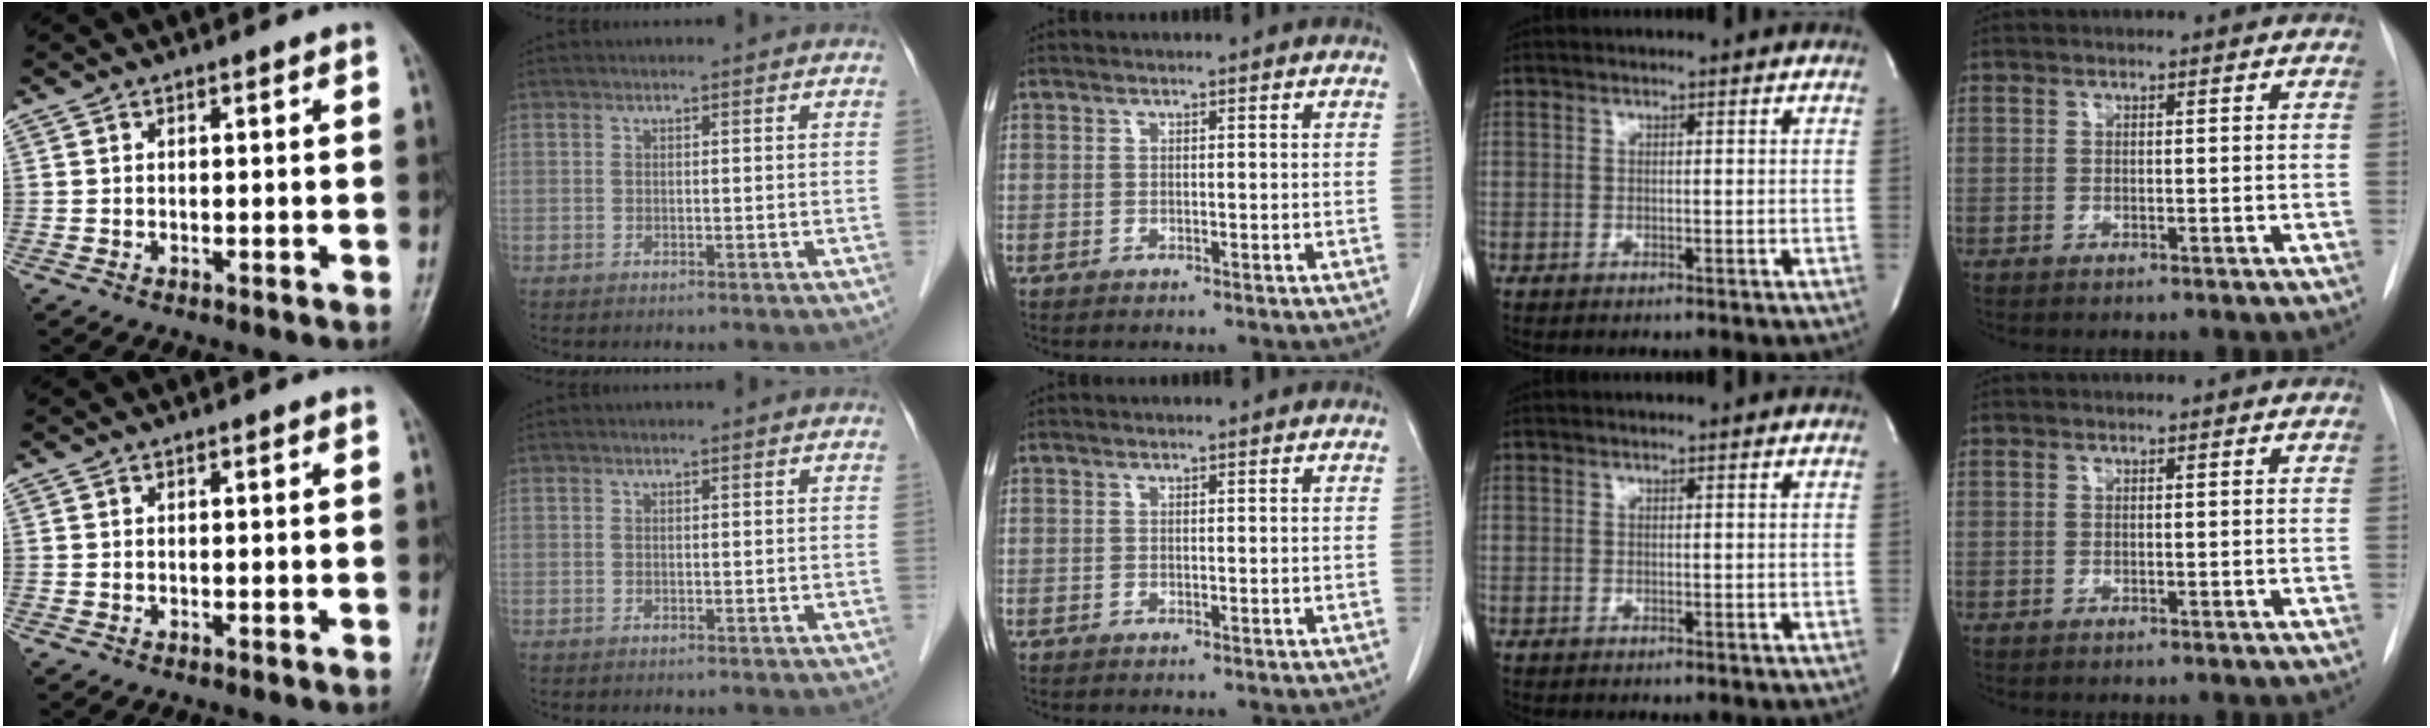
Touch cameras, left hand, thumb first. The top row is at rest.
{}